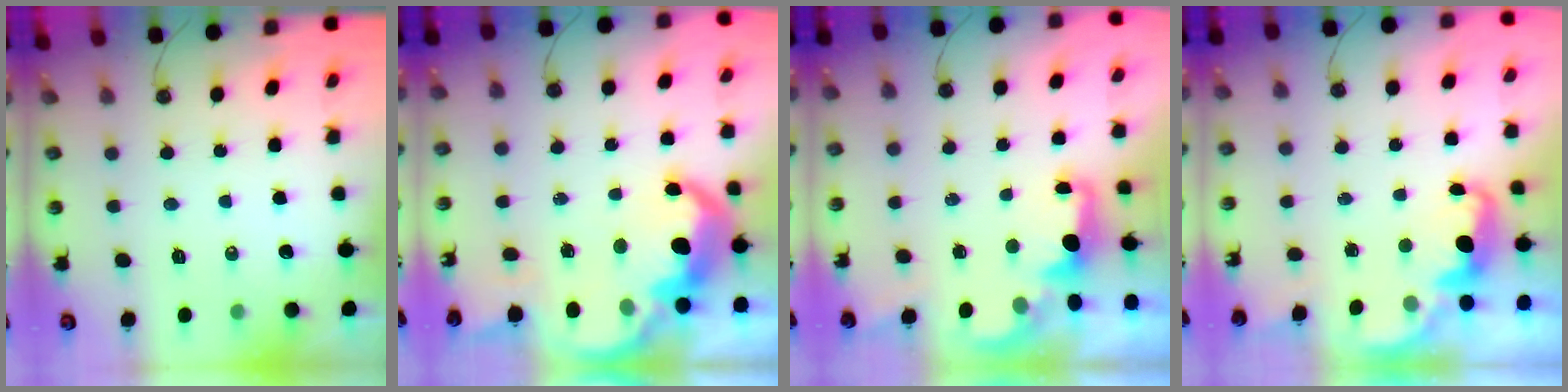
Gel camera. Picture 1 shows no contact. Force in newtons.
{"total": 12.1, "press": 12.1, "slide": 0.8}
{"total": 2.1, "press": 2.0, "slide": 0.8}
{"total": 2.5, "press": 2.4, "slide": 0.7}